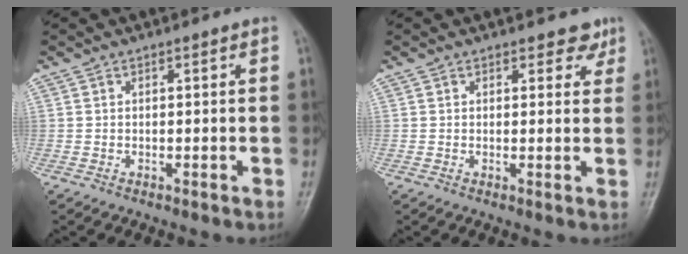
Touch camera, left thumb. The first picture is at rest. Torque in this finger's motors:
{"motor_torque": [-0.31, 0.07, -0.21, 0.08, 0.06]}